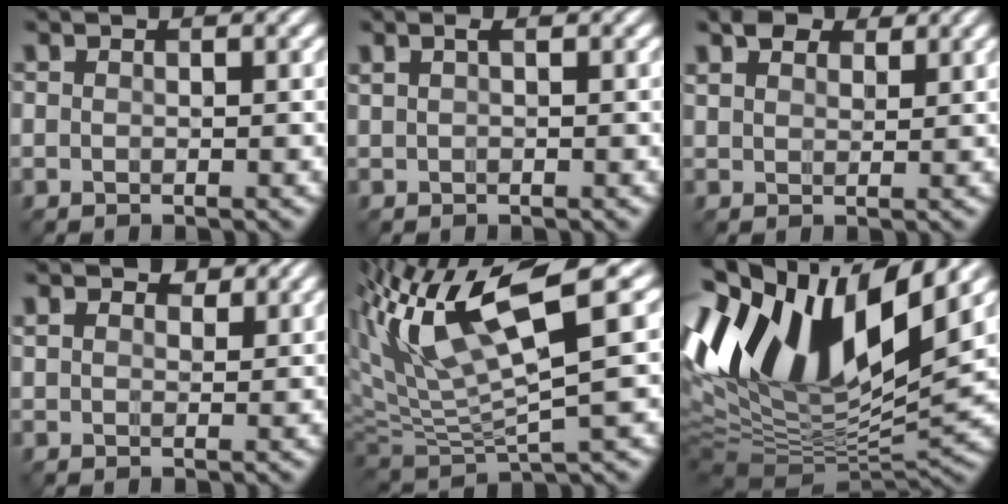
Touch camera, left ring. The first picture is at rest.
{"total": 0.8, "force": [0.4, 0.2, 0.7], "torque": [-0.018, 0.005, 0.007]}
{"total": 3.0, "force": [2.3, 1.4, 1.2], "torque": [-0.029, 0.009, 0.040]}
{"total": 2.6, "force": [2.0, 1.3, 1.1], "torque": [-0.027, 0.004, 0.032]}
{"total": 10.3, "force": [4.6, 2.5, 8.9], "torque": [-0.172, 0.008, 0.090]}
{"total": 15.2, "force": [4.9, 6.9, 12.6], "torque": [-0.245, 0.010, 0.080]}